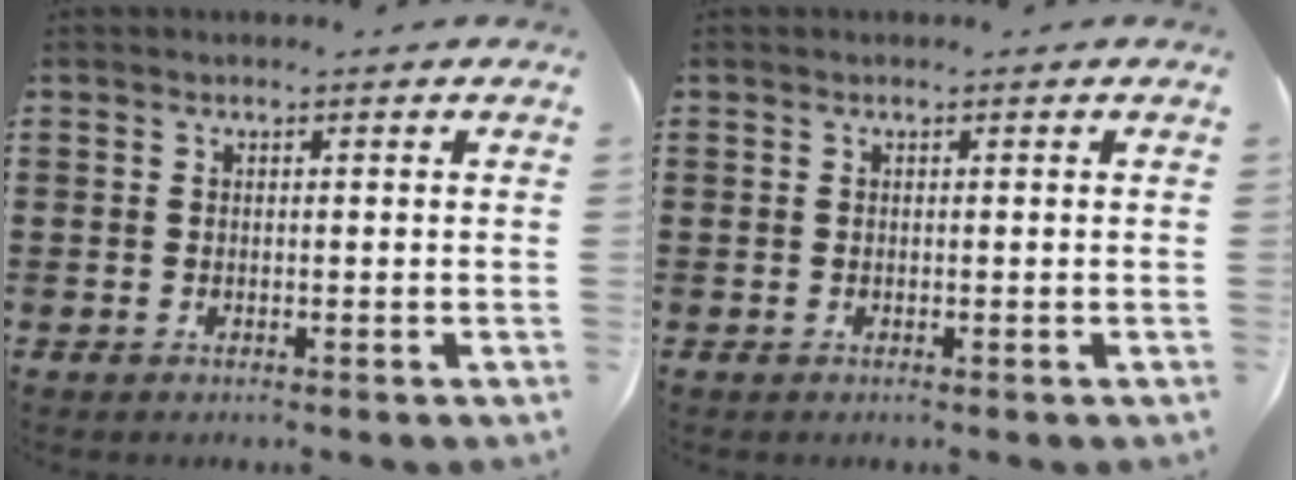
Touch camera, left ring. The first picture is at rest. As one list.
[{"total": 0.0}]